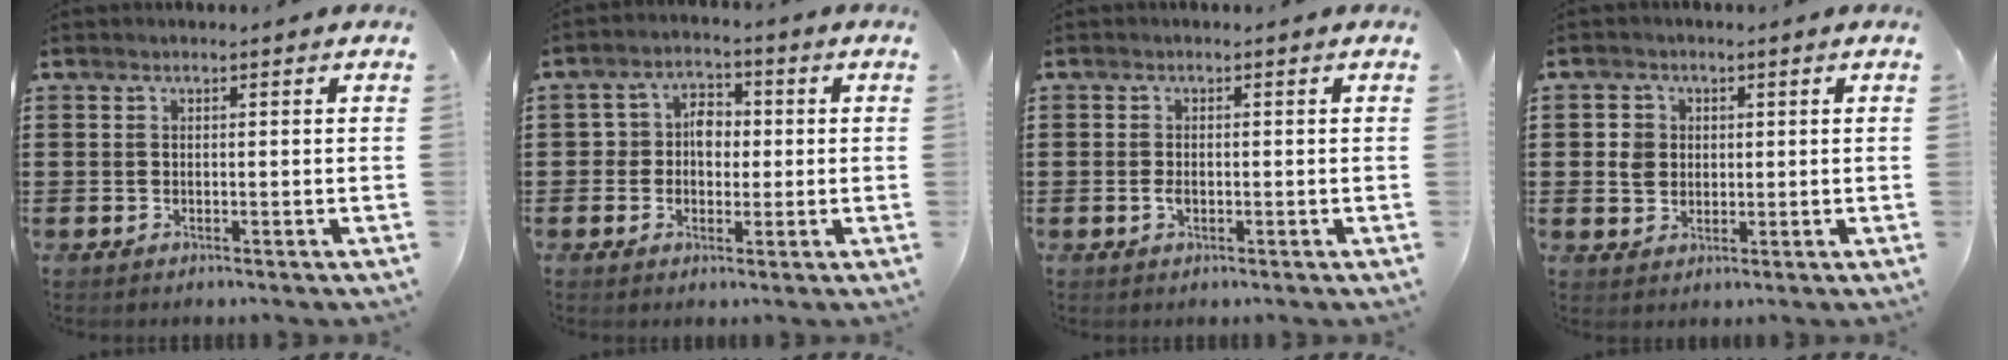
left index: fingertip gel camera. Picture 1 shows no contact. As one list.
[{"total": 4.5, "force": [-0.2, 3.7, 2.6], "torque": [-0.055, 0.010, -0.011]}, {"total": 1.5, "force": [-0.3, 0.8, 1.2], "torque": [-0.031, -0.003, -0.008]}, {"total": 3.0, "force": [0.5, 2.9, 0.7], "torque": [-0.026, 0.010, 0.006]}]